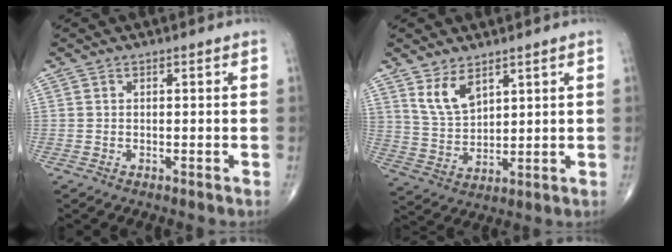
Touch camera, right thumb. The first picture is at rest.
{"total": 7.0, "force": [4.3, 3.6, 4.1], "torque": [-0.067, -0.029, 0.095]}